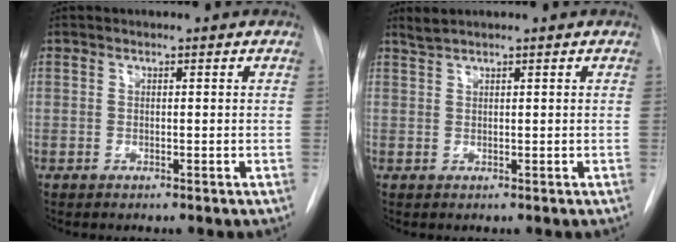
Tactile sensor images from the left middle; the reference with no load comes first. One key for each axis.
{"total": 1.3, "fx": 1.2, "fy": -0.2, "fz": 0.4, "tx": -0.010, "ty": 0.009, "tz": 0.028}